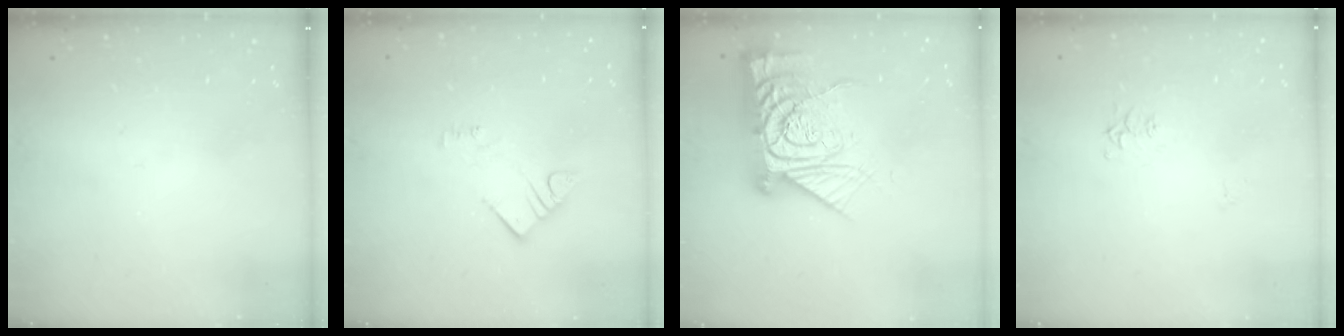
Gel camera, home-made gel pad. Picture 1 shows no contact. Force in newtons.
{"total": 3.7, "press": 3.7, "slide": 0.3}
{"total": 22.0, "press": 21.9, "slide": 2.2}
{"total": 5.0, "press": 5.0, "slide": 0.7}